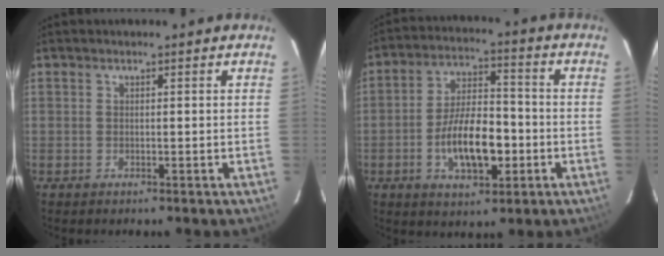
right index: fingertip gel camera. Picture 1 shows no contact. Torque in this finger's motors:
{"motor_torque": [0.46, -0.18, 0.34, 0.17]}